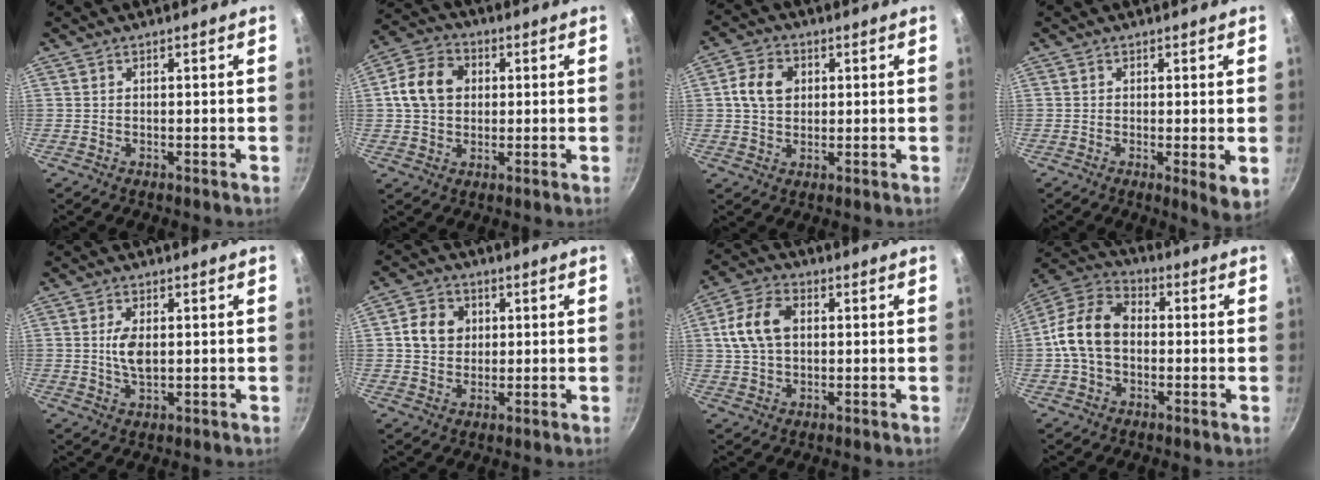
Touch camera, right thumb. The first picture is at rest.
{"total": 10.4, "force": [1.4, 8.1, 6.4], "torque": [-0.106, 0.019, 0.018]}
{"total": 7.2, "force": [1.4, 5.5, 4.4], "torque": [-0.071, 0.005, 0.022]}
{"total": 4.1, "force": [-0.5, 0.8, 4.0], "torque": [-0.067, -0.016, -0.012]}
{"total": 4.9, "force": [0.5, 2.5, 4.2], "torque": [-0.081, -0.005, 0.012]}
{"total": 7.5, "force": [1.3, 6.4, 3.7], "torque": [-0.046, 0.001, 0.019]}
{"total": 10.2, "force": [1.7, 6.8, 7.4], "torque": [-0.144, 0.018, 0.029]}
{"total": 13.2, "force": [-0.5, 9.2, 9.3], "torque": [-0.175, 0.037, -0.019]}